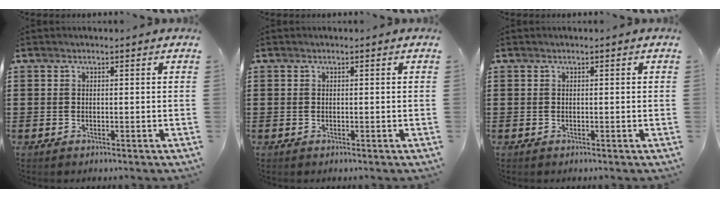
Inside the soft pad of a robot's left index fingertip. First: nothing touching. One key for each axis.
{"total": 0.0}
{"total": 0.0}